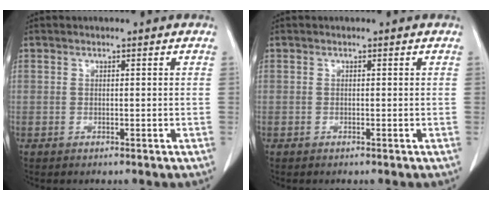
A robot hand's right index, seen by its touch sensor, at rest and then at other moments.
{"total": 0.0}